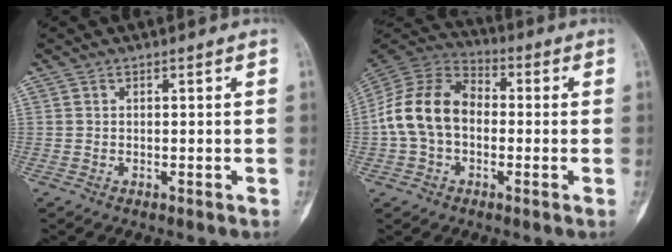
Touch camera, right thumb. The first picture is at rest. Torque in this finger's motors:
{"motor_torque": [0.19, 1.58, 0.92, -0.81, 0.16]}